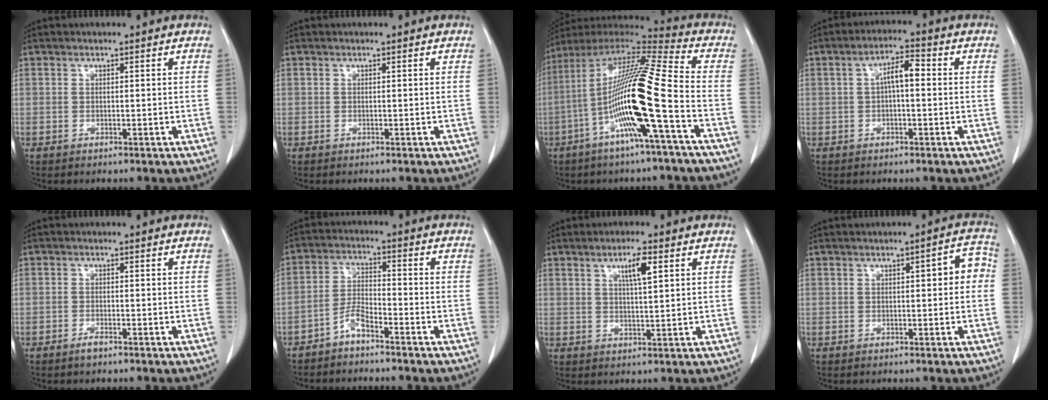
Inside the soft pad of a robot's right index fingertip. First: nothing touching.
{"total": 0.0}
{"total": 18.4, "force": [-5.2, -0.2, 17.6], "torque": [-0.337, 0.000, -0.108]}
{"total": 4.4, "force": [0.3, 1.2, 4.2], "torque": [-0.074, 0.016, 0.002]}
{"total": 1.3, "force": [-1.1, 0.2, 0.7], "torque": [-0.015, -0.001, -0.019]}
{"total": 4.0, "force": [-3.3, 0.8, 2.1], "torque": [-0.045, 0.004, -0.066]}
{"total": 4.3, "force": [1.9, 0.4, 3.8], "torque": [-0.066, 0.000, 0.033]}
{"total": 4.0, "force": [0.3, 1.3, 3.7], "torque": [-0.037, 0.020, -0.002]}